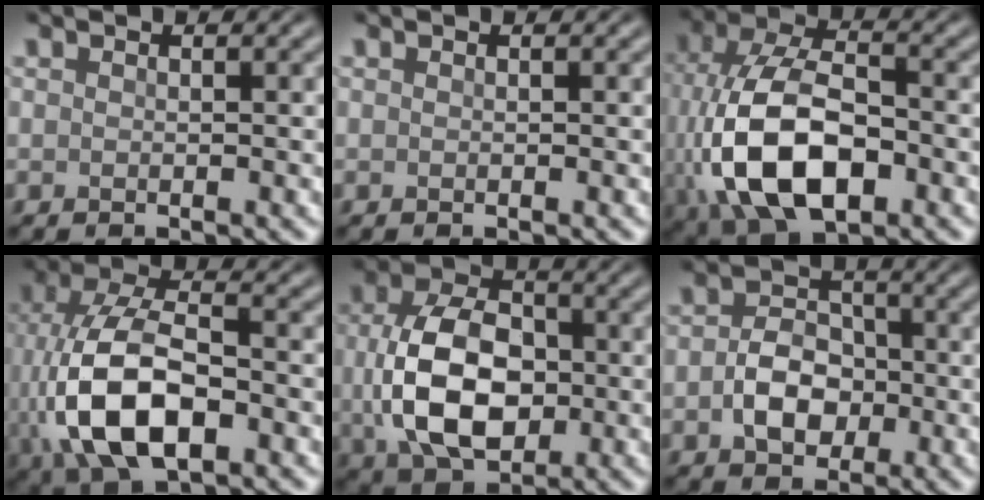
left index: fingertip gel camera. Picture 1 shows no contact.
{"total": 0.0}
{"total": 12.3, "force": [-2.5, 7.2, 9.6], "torque": [-0.203, -0.012, -0.051]}
{"total": 11.2, "force": [-2.0, 6.2, 9.1], "torque": [-0.195, -0.007, -0.039]}
{"total": 9.5, "force": [-0.4, 6.3, 7.1], "torque": [-0.154, -0.004, -0.006]}
{"total": 4.1, "force": [-0.8, 3.1, 2.5], "torque": [-0.044, 0.004, -0.018]}